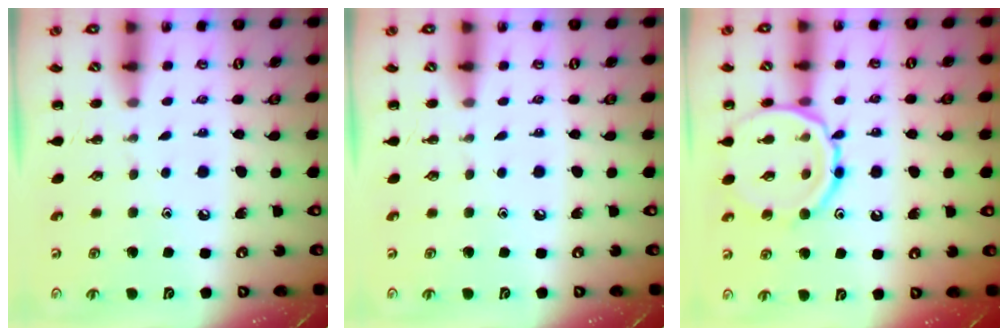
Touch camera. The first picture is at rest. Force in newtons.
{"total": 0.0}
{"total": 14.2, "press": 14.1, "slide": 0.8}